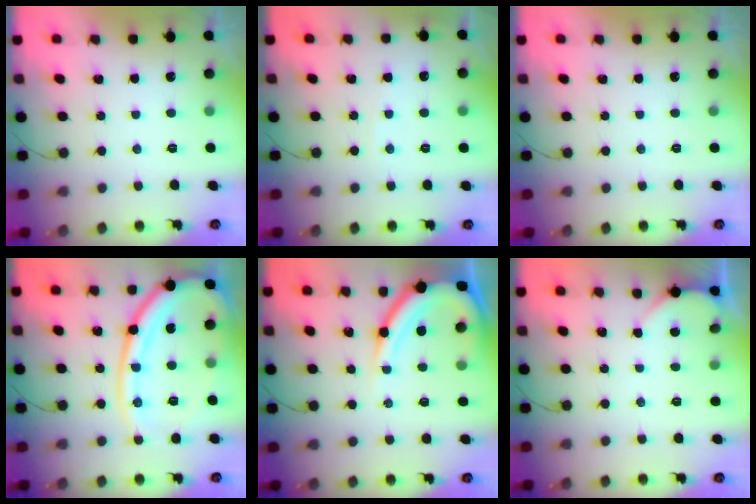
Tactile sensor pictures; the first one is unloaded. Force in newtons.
{"total": 2.8, "press": 2.8, "slide": 0.3}
{"total": 0.0}
{"total": 16.8, "press": 16.7, "slide": 1.5}
{"total": 12.4, "press": 12.4, "slide": 1.3}
{"total": 1.8, "press": 1.8, "slide": 0.2}